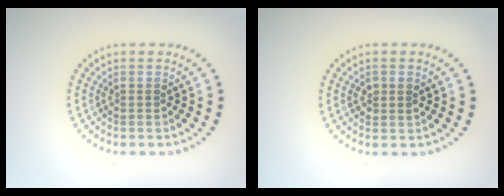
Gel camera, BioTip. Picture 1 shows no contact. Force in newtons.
{"total": 1.4, "press": 1.3, "slide": 0.2}